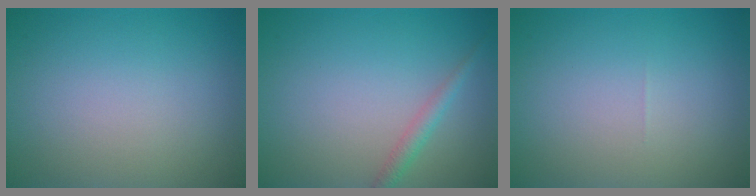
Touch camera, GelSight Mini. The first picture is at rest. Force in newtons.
{"total": 1.5, "press": 1.5, "slide": 0.0}
{"total": 0.0}